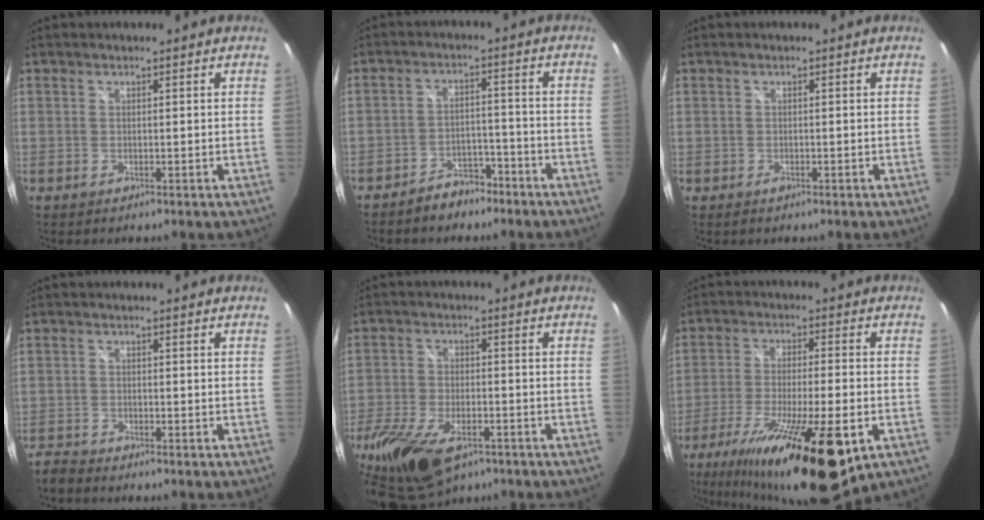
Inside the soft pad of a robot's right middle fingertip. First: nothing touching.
{"total": 6.2, "force": [-5.0, 3.2, 1.8], "torque": [-0.045, 0.020, -0.068]}
{"total": 0.7, "force": [-0.5, 0.5, 0.2], "torque": [-0.003, -0.003, -0.011]}
{"total": 3.2, "force": [-3.2, 0.4, 0.2], "torque": [-0.019, -0.012, -0.068]}
{"total": 19.4, "force": [-11.8, 9.5, 12.1], "torque": [-0.278, -0.047, -0.201]}
{"total": 23.0, "force": [-12.3, 5.8, 18.6], "torque": [-0.330, -0.059, -0.196]}